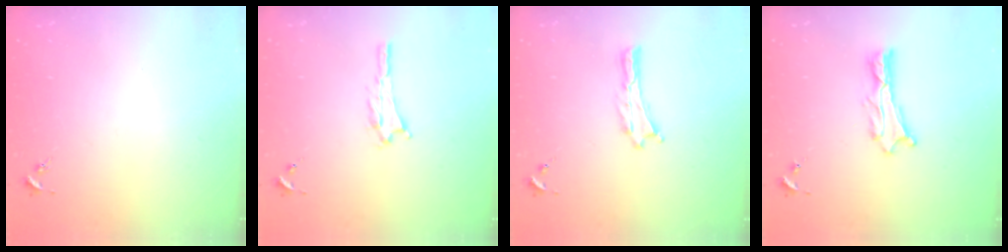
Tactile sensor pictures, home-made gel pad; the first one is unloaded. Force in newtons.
{"total": 1.2, "press": 1.2, "slide": 0.2}
{"total": 0.0}
{"total": 1.2, "press": 1.2, "slide": 0.2}